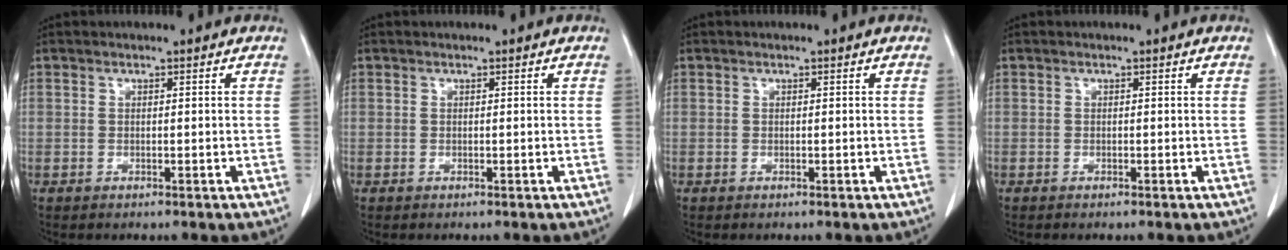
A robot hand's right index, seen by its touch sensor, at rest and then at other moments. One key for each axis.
{"total": 0.0}
{"total": 0.0}
{"total": 0.0}